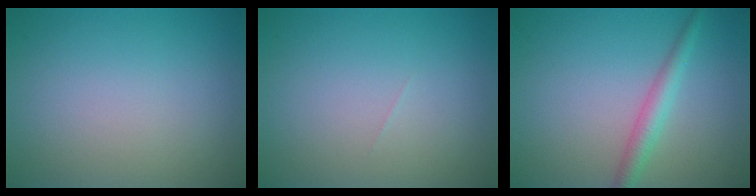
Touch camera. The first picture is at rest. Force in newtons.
{"total": 0.0}
{"total": 2.5, "press": 2.5, "slide": 0.0}